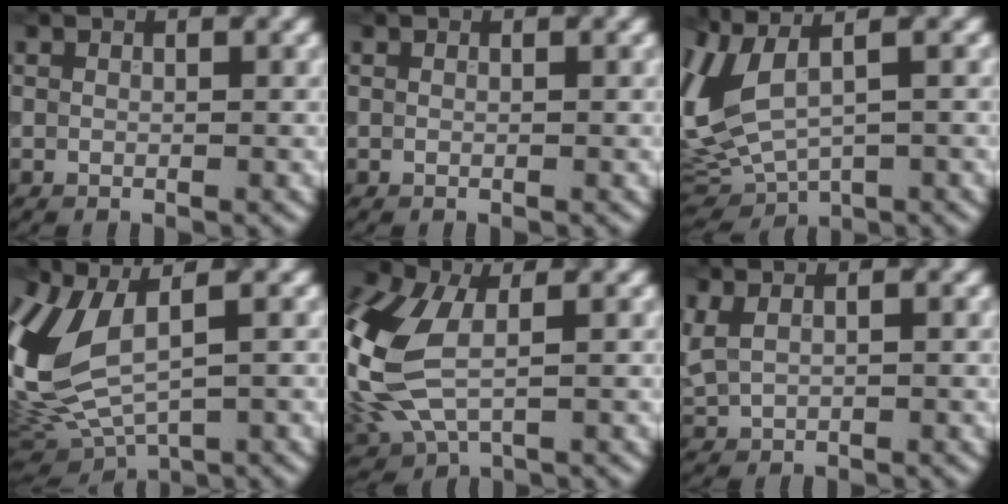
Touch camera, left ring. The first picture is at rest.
{"total": 0.0}
{"total": 8.5, "force": [2.1, 3.6, 7.4], "torque": [-0.194, -0.001, 0.046]}
{"total": 8.6, "force": [1.1, 3.7, 7.7], "torque": [-0.194, -0.007, 0.026]}
{"total": 10.1, "force": [0.5, 5.9, 8.2], "torque": [-0.237, -0.005, 0.011]}
{"total": 1.9, "force": [1.1, 0.9, 1.3], "torque": [-0.035, 0.003, 0.027]}